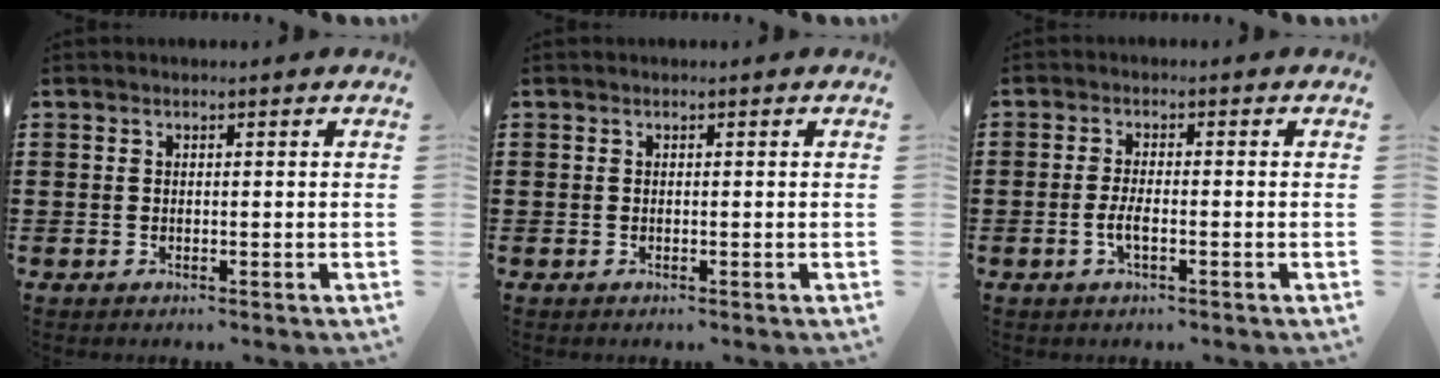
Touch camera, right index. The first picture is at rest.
{"total": 0.0}
{"total": 2.6, "force": [-0.9, 0.7, 2.4], "torque": [-0.051, -0.001, -0.018]}